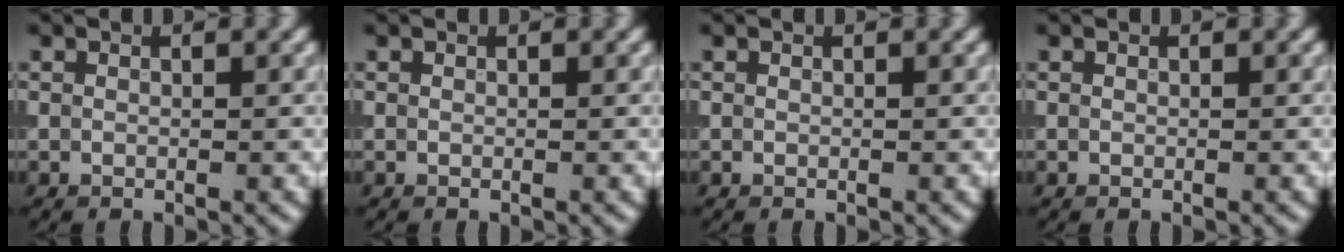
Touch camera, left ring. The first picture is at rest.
{"total": 0.0}
{"total": 0.0}
{"total": 0.0}